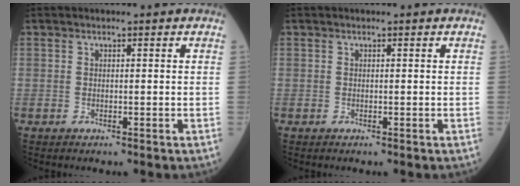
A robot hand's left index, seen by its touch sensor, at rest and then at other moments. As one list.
[{"total": 0.0}]